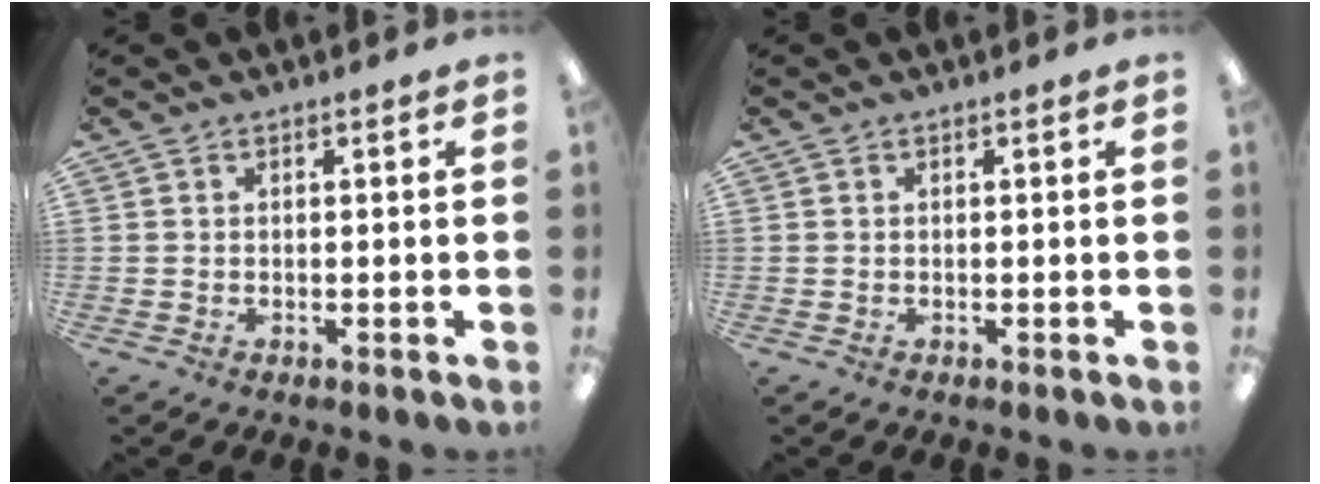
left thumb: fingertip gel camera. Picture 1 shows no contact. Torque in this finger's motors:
{"motor_torque": [0.00, 0.00, 0.01, 0.00, 0.00]}